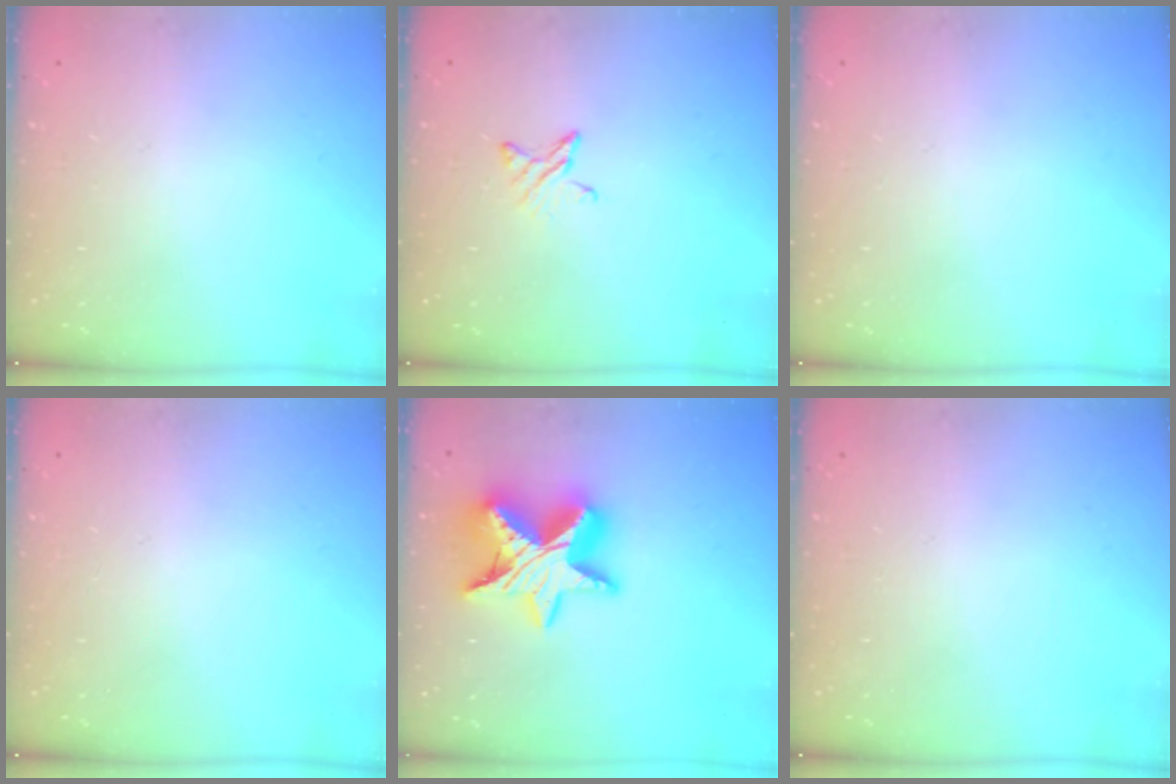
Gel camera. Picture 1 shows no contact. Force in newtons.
{"total": 5.4, "press": 5.3, "slide": 0.6}
{"total": 0.0}
{"total": 0.0}
{"total": 16.7, "press": 16.7, "slide": 1.5}
{"total": 0.0}